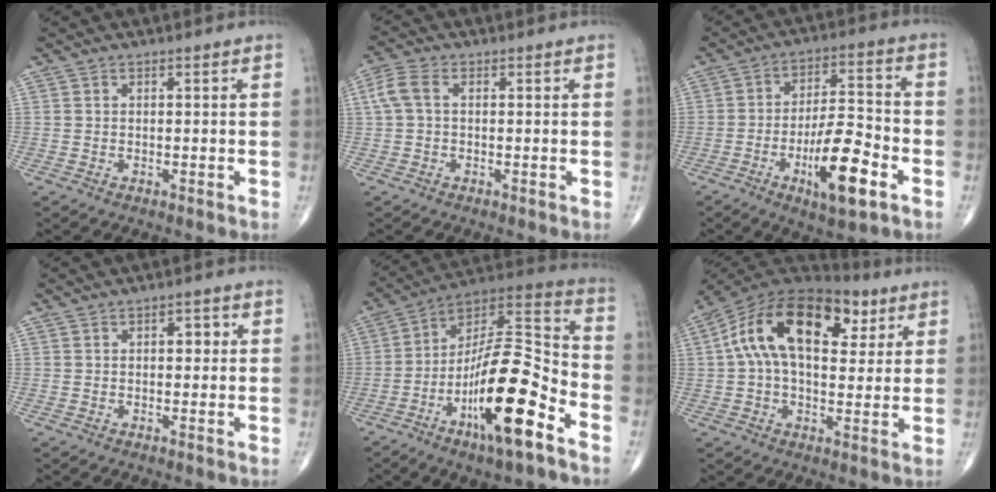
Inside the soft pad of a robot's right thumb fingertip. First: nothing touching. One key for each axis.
{"total": 4.3, "fx": 0.6, "fy": 2.6, "fz": 3.4, "tx": -0.092, "ty": 0.013, "tz": 0.007}
{"total": 14.5, "fx": -6.0, "fy": 4.4, "fz": 12.5, "tx": -0.205, "ty": 0.031, "tz": -0.098}
{"total": 2.5, "fx": 0.4, "fy": 1.5, "fz": 1.9, "tx": -0.017, "ty": 0.008, "tz": 0.002}
{"total": 22.5, "fx": -9.9, "fy": 6.1, "fz": 19.3, "tx": -0.352, "ty": 0.062, "tz": -0.169}
{"total": 21.6, "fx": 6.7, "fy": 12.1, "fz": 16.6, "tx": -0.278, "ty": 0.026, "tz": 0.100}